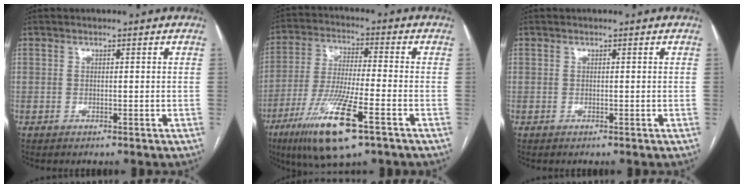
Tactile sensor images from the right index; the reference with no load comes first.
{"total": 14.9, "force": [-7.8, 1.7, 12.5], "torque": [-0.258, -0.034, -0.137]}
{"total": 0.0}